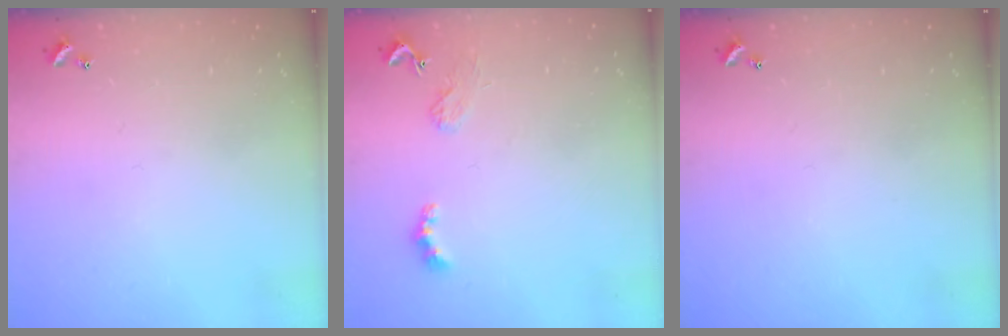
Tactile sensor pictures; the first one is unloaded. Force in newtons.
{"total": 2.4, "press": 2.3, "slide": 0.5}
{"total": 0.0}